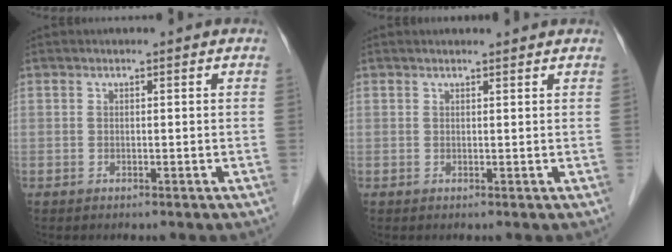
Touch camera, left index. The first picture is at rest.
{"total": 3.1, "force": [3.0, 0.4, 0.8], "torque": [-0.013, 0.018, 0.035]}